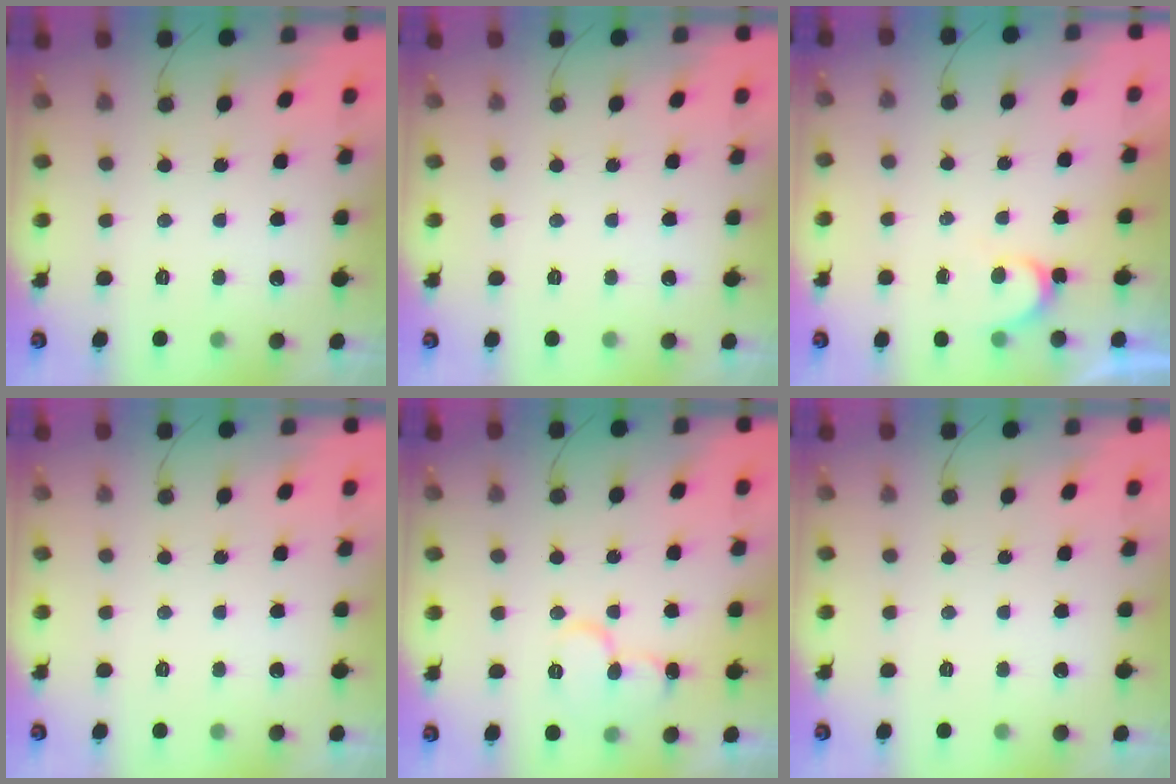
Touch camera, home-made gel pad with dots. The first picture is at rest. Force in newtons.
{"total": 0.0}
{"total": 4.0, "press": 4.0, "slide": 0.5}
{"total": 0.0}
{"total": 10.0, "press": 10.0, "slide": 1.2}
{"total": 0.0}